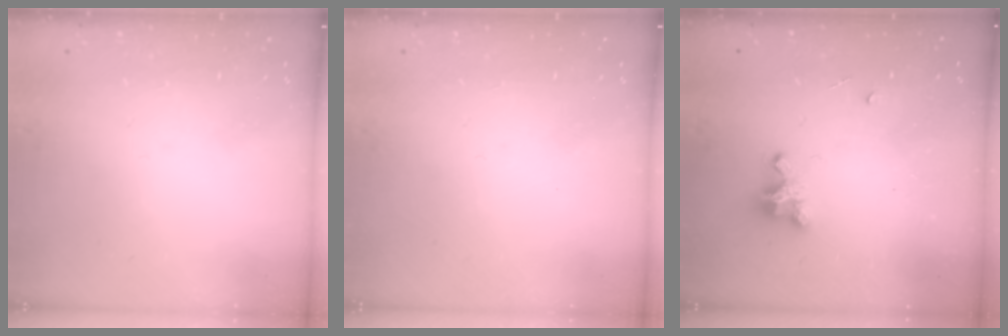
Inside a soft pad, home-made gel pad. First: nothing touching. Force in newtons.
{"total": 0.0}
{"total": 3.3, "press": 3.3, "slide": 0.3}